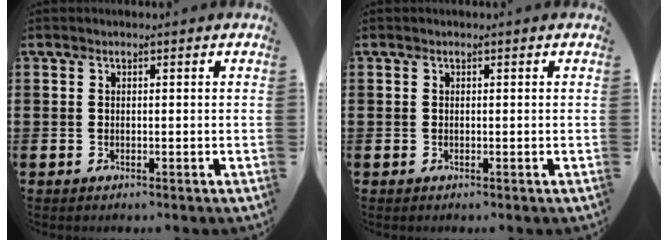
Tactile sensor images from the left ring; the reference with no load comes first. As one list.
[{"total": 0.0}]